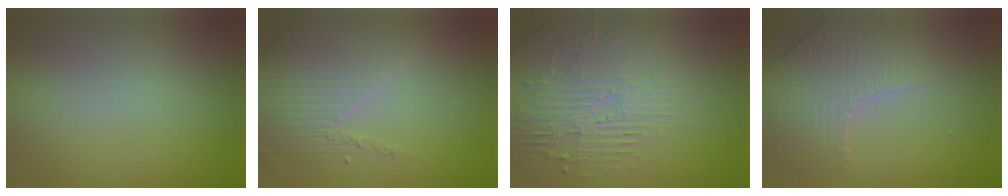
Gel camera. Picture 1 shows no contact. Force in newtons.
{"total": 4.3, "press": 3.3, "slide": 2.7}
{"total": 4.4, "press": 4.2, "slide": 1.4}
{"total": 3.9, "press": 3.5, "slide": 1.7}